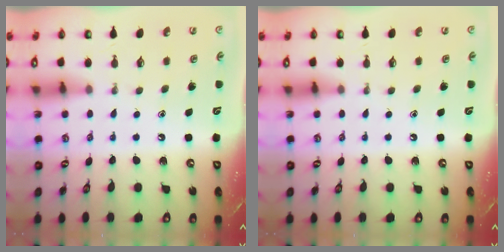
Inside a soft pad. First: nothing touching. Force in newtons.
{"total": 0.0}